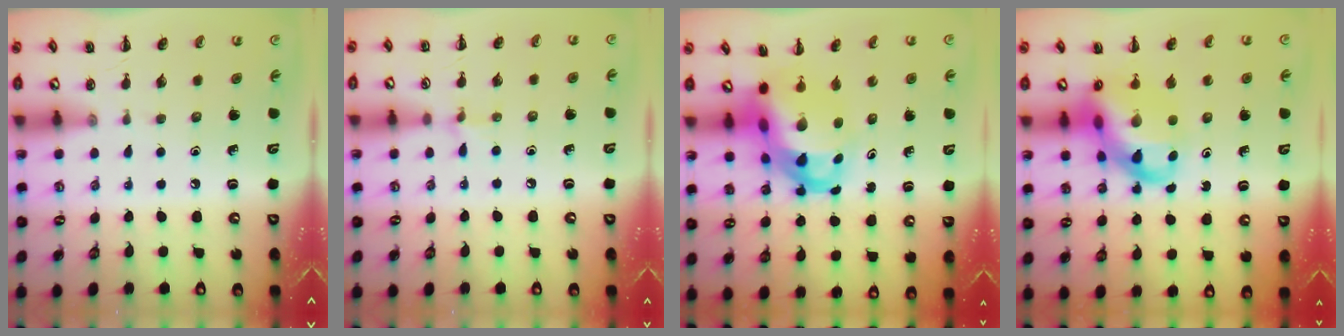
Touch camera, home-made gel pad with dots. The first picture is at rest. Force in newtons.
{"total": 5.0, "press": 4.6, "slide": 1.8}
{"total": 8.9, "press": 8.6, "slide": 2.4}
{"total": 13.5, "press": 13.1, "slide": 3.5}